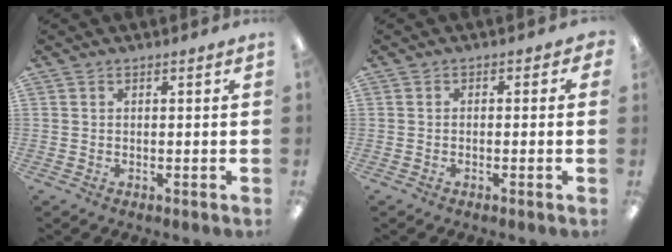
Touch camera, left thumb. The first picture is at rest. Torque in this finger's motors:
{"motor_torque": [-0.04, -0.01, -0.18, 0.07, 0.00]}